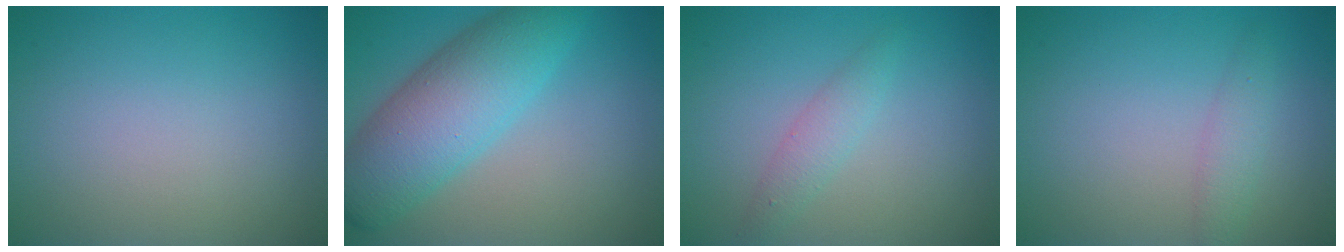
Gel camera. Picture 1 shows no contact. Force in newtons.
{"total": 7.9, "press": 7.9, "slide": 0.2}
{"total": 1.8, "press": 1.8, "slide": 0.0}
{"total": 1.7, "press": 1.7, "slide": 0.1}